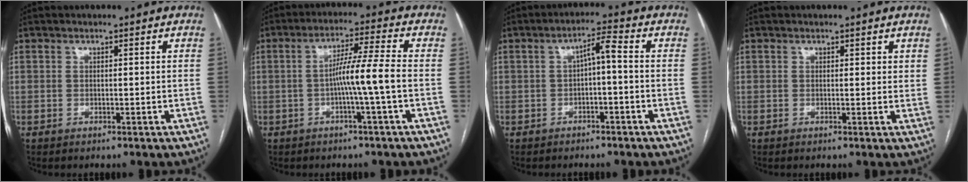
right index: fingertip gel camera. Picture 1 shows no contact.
{"total": 6.9, "force": [-1.5, -1.4, 6.6], "torque": [-0.115, 0.010, -0.026]}
{"total": 3.6, "force": [-0.5, 0.5, 3.5], "torque": [-0.058, 0.017, -0.007]}
{"total": 1.0, "force": [0.7, 0.5, 0.5], "torque": [0.001, -0.002, 0.005]}